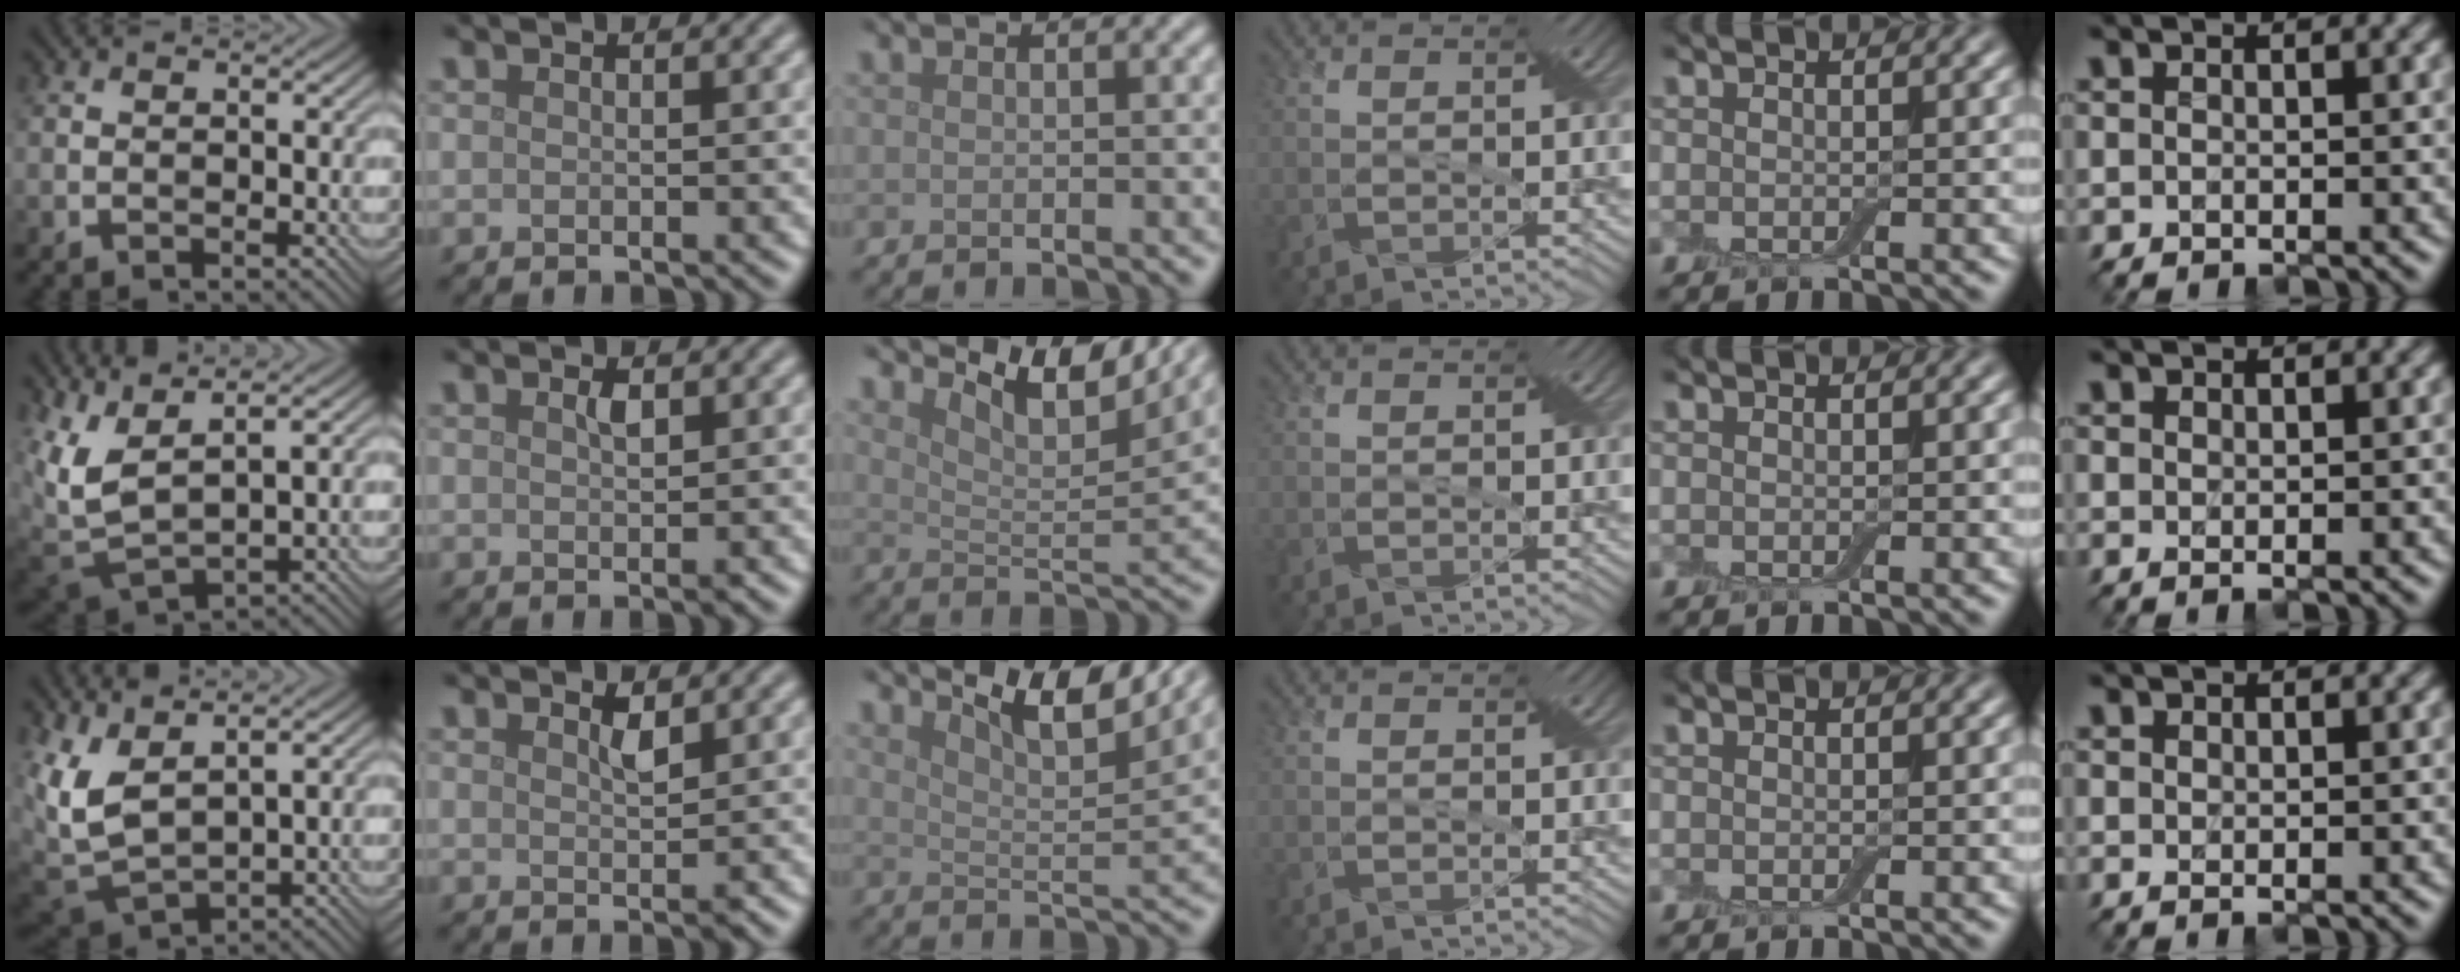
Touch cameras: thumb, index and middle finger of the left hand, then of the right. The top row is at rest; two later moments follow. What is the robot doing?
{"motion": "cut", "object": "aluminum foil"}